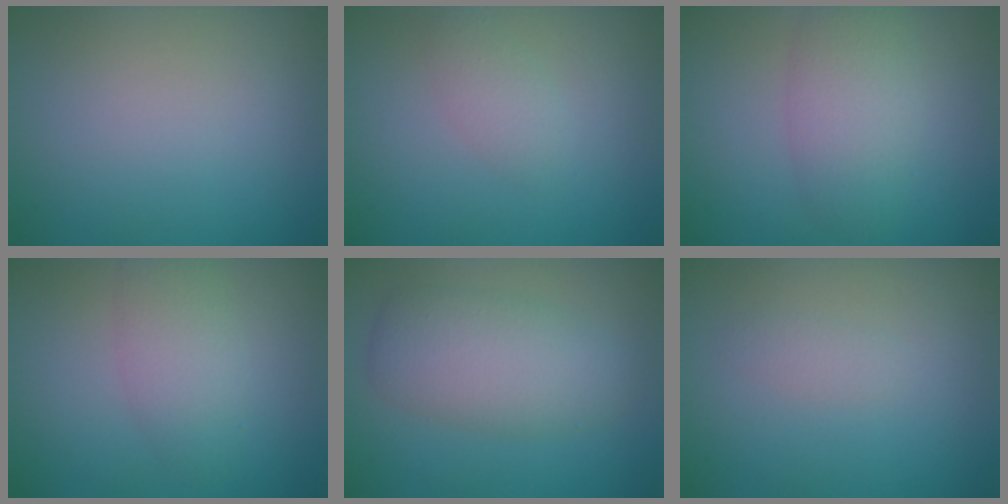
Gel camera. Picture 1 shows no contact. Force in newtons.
{"total": 1.7, "press": 1.7, "slide": 0.1}
{"total": 4.2, "press": 4.2, "slide": 0.2}
{"total": 3.2, "press": 3.2, "slide": 0.3}
{"total": 5.2, "press": 5.2, "slide": 0.2}
{"total": 0.9, "press": 0.9, "slide": 0.0}